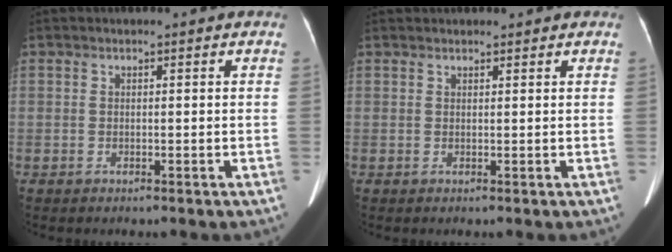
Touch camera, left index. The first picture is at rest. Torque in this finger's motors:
{"motor_torque": [0.41, -0.49, 0.07, 0.02]}